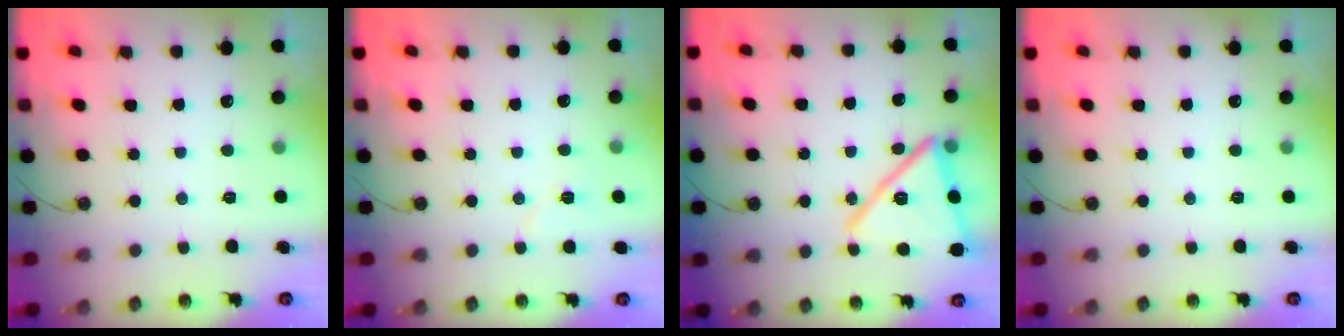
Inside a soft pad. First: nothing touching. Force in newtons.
{"total": 5.9, "press": 5.4, "slide": 2.4}
{"total": 19.0, "press": 18.9, "slide": 1.5}
{"total": 0.0}